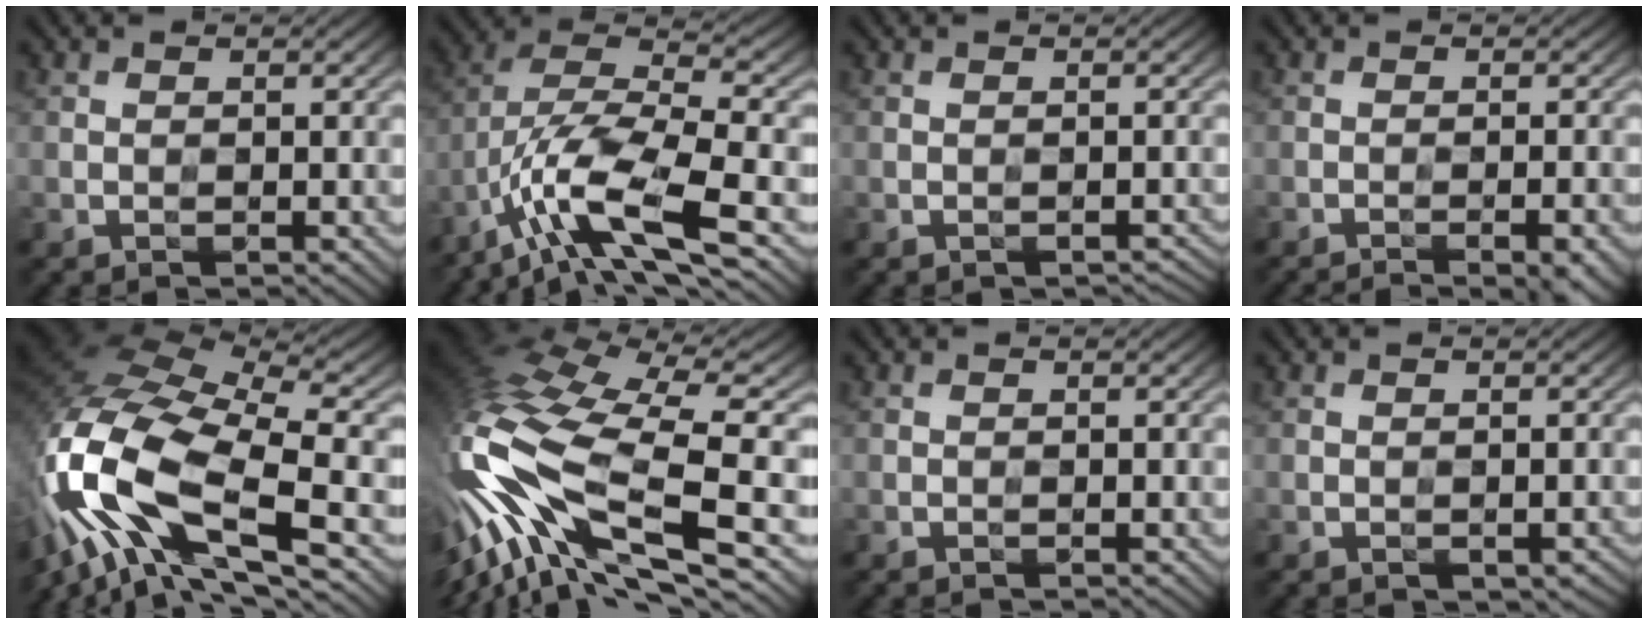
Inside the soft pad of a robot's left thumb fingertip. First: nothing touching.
{"total": 14.3, "force": [-7.6, 4.5, 11.3], "torque": [-0.235, -0.011, -0.144]}
{"total": 0.7, "force": [-0.5, 0.3, 0.4], "torque": [-0.005, -0.002, -0.006]}
{"total": 4.6, "force": [-3.2, 0.6, 3.2], "torque": [-0.049, 0.012, -0.052]}
{"total": 18.6, "force": [-5.7, 9.1, 15.2], "torque": [-0.367, -0.014, -0.108]}
{"total": 18.3, "force": [-4.2, 7.7, 16.1], "torque": [-0.376, -0.020, -0.076]}
{"total": 0.0}
{"total": 1.1, "force": [-0.4, 0.7, 0.7], "torque": [-0.013, -0.008, -0.004]}